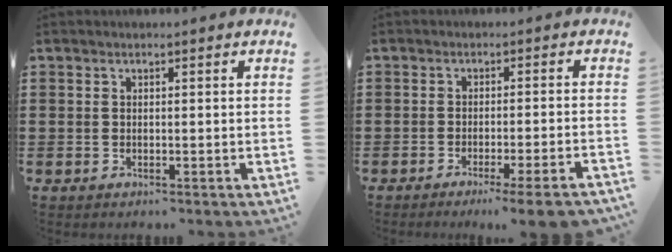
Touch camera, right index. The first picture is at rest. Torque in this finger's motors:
{"motor_torque": [1.39, -0.75, 0.52, 0.09]}